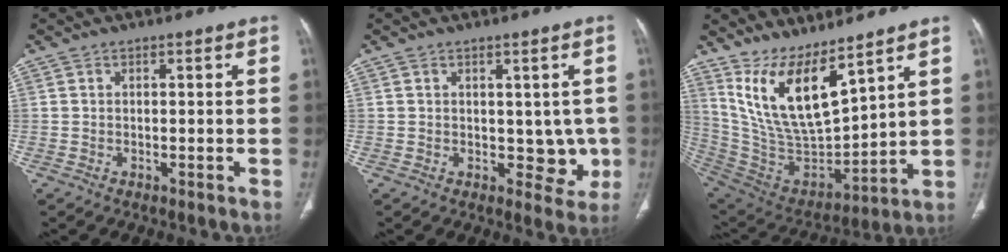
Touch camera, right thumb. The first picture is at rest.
{"total": 5.0, "force": [-0.2, 3.8, 3.3], "torque": [-0.001, -0.004, 0.004]}
{"total": 16.5, "force": [11.0, 5.2, 11.2], "torque": [-0.184, -0.072, 0.236]}